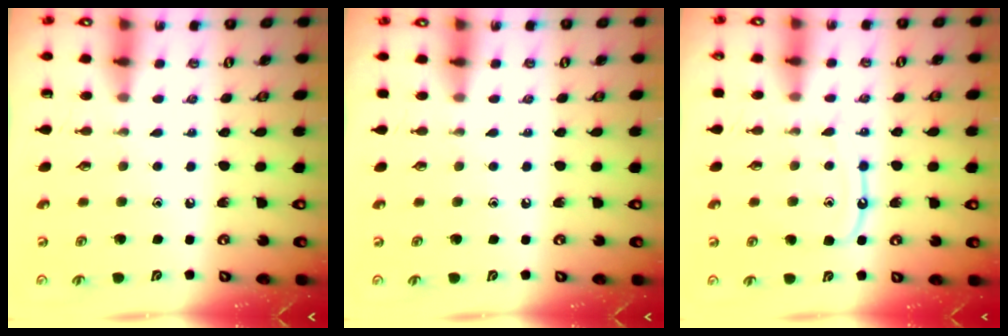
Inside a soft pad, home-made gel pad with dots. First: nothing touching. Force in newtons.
{"total": 2.2, "press": 2.2, "slide": 0.3}
{"total": 10.8, "press": 10.7, "slide": 1.1}